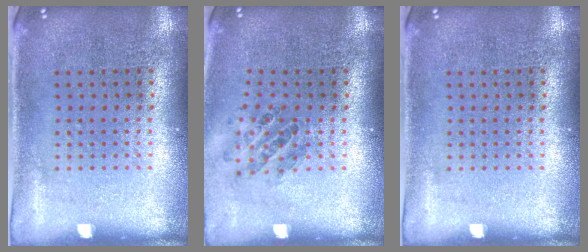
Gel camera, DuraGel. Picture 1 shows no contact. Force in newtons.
{"total": 0.8, "press": 0.8, "slide": 0.1}
{"total": 0.0}